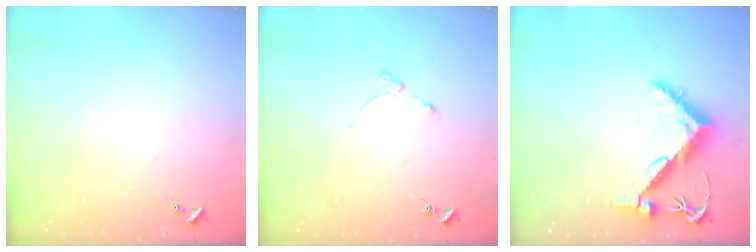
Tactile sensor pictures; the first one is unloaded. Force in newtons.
{"total": 4.7, "press": 4.6, "slide": 0.6}
{"total": 11.0, "press": 10.9, "slide": 1.1}